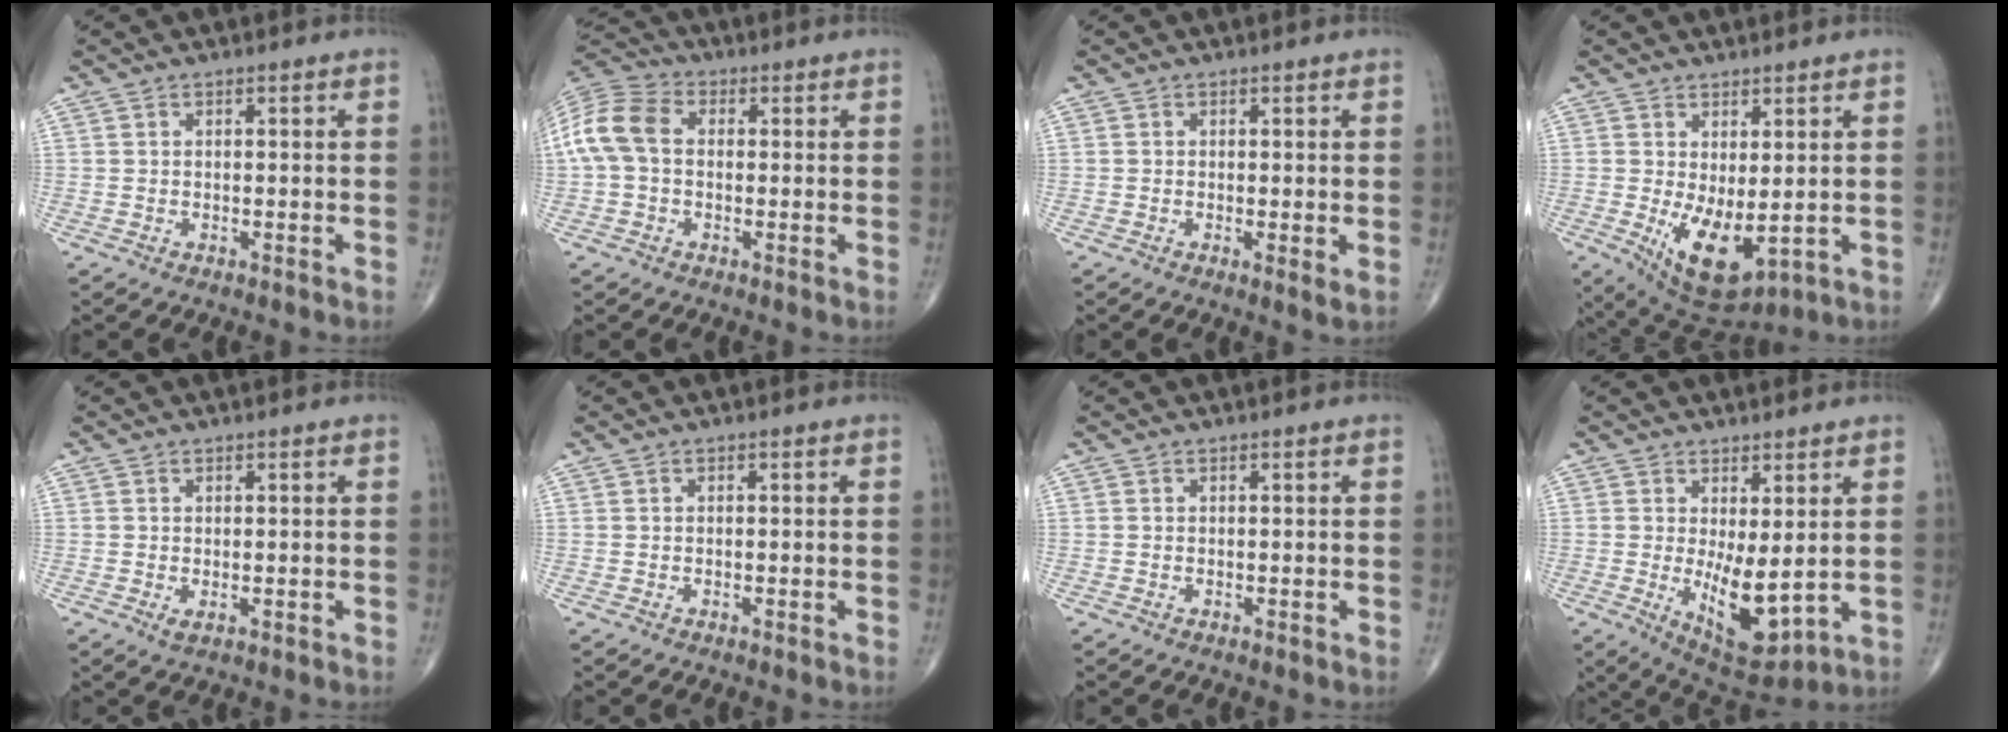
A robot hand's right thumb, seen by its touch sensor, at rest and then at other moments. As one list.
[{"total": 10.2, "force": [0.4, 7.2, 7.2], "torque": [-0.154, 0.029, -0.003]}, {"total": 1.8, "force": [0.0, 0.4, 1.8], "torque": [-0.032, -0.009, -0.005]}, {"total": 10.0, "force": [-0.9, 4.7, 8.8], "torque": [-0.138, -0.020, 0.008]}, {"total": 1.3, "force": [-0.2, 0.7, 1.1], "torque": [-0.019, -0.004, 0.000]}, {"total": 0.0}, {"total": 0.0}, {"total": 10.0, "force": [-0.1, 4.0, 9.1], "torque": [-0.133, -0.029, 0.018]}]